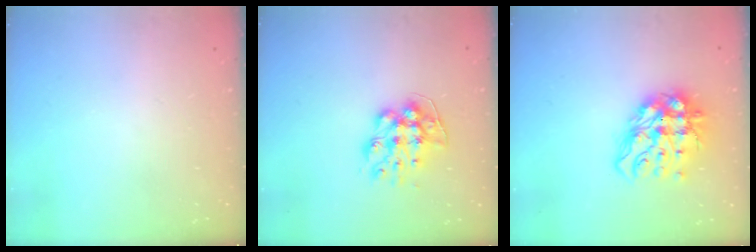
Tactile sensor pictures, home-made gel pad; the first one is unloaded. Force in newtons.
{"total": 11.3, "press": 11.3, "slide": 1.0}
{"total": 15.5, "press": 15.4, "slide": 1.7}